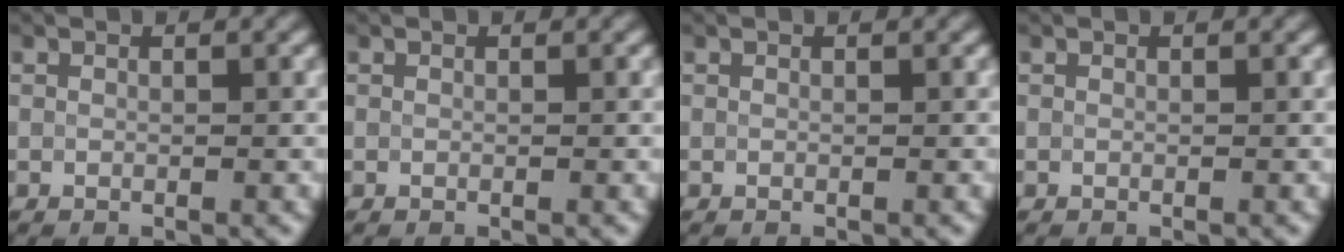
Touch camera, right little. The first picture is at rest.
{"total": 0.0}
{"total": 0.0}
{"total": 0.0}